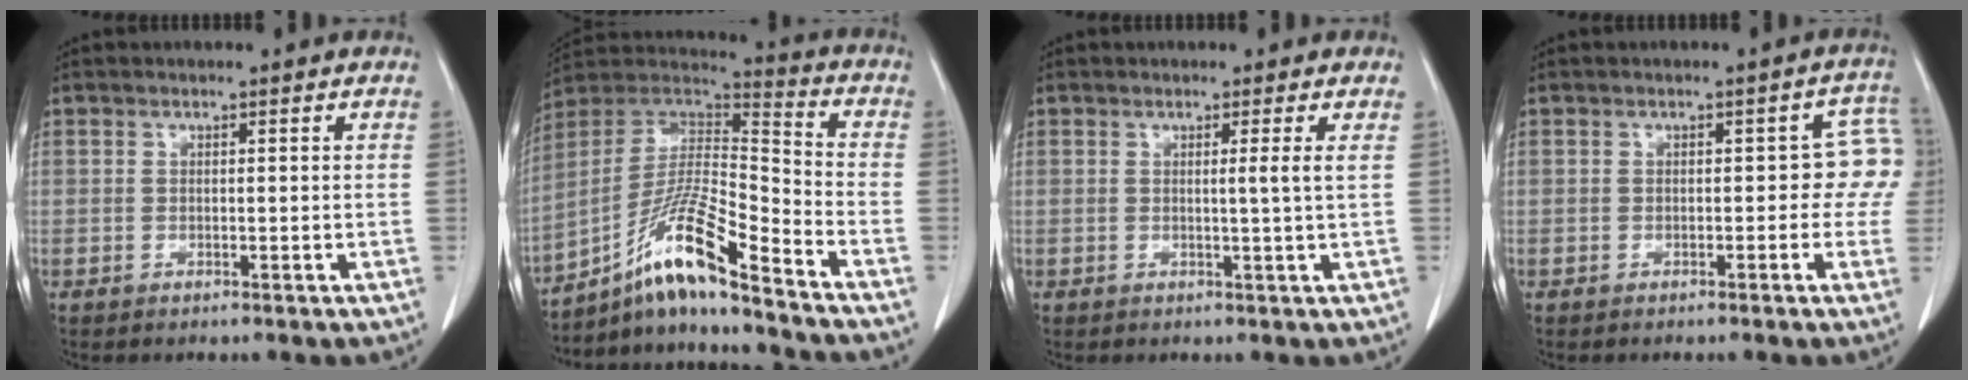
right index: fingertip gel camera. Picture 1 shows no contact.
{"total": 14.3, "force": [-10.3, 0.4, 10.0], "torque": [-0.179, 0.015, -0.186]}
{"total": 1.8, "force": [0.6, -0.8, 1.5], "torque": [-0.024, -0.006, 0.011]}
{"total": 5.1, "force": [0.4, 2.7, 4.3], "torque": [-0.022, 0.028, 0.003]}